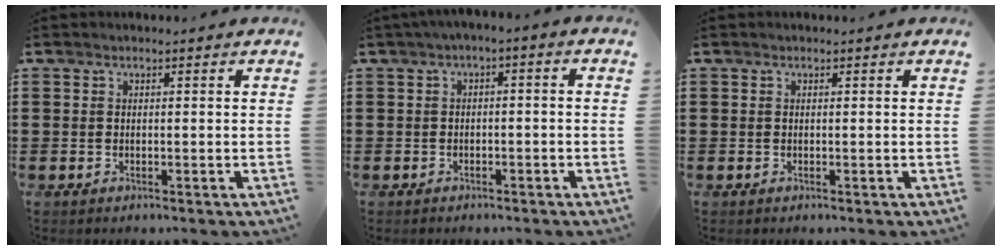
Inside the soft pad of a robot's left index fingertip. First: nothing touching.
{"total": 2.1, "force": [-1.8, 0.4, 0.9], "torque": [-0.024, 0.001, -0.042]}
{"total": 0.0}